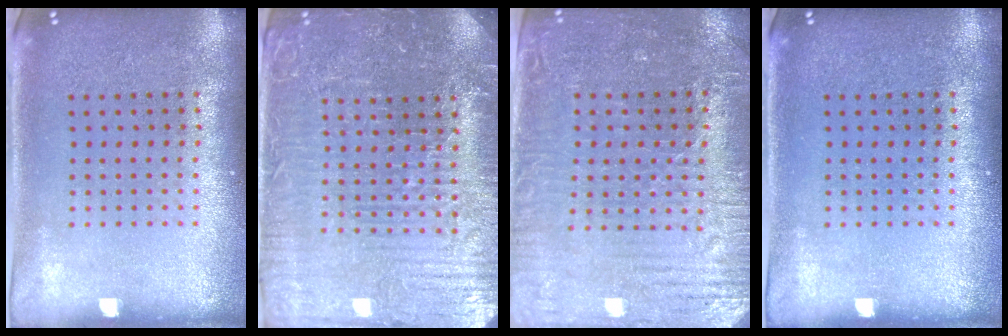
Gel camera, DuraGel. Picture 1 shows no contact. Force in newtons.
{"total": 4.7, "press": 4.5, "slide": 1.5}
{"total": 3.6, "press": 3.3, "slide": 1.4}
{"total": 0.0}